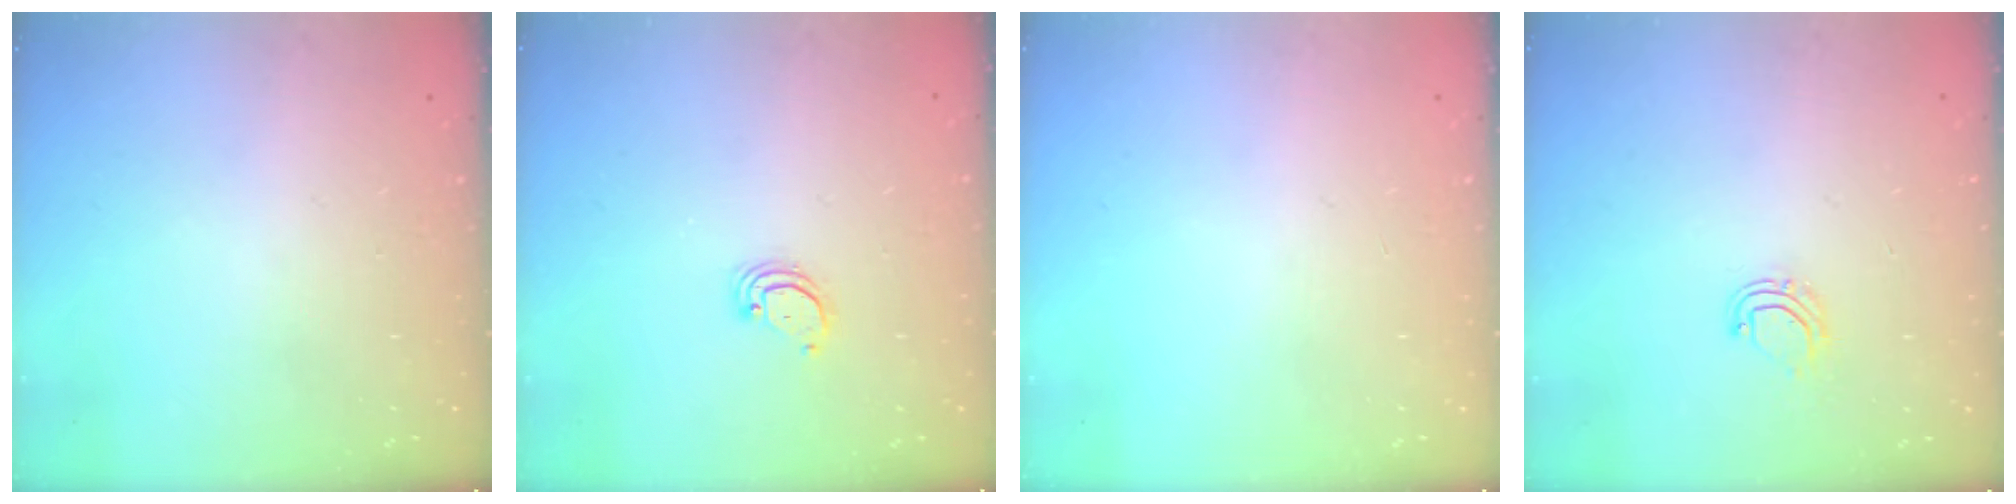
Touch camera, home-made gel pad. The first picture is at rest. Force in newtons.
{"total": 2.6, "press": 2.6, "slide": 0.1}
{"total": 0.0}
{"total": 6.4, "press": 6.4, "slide": 0.4}